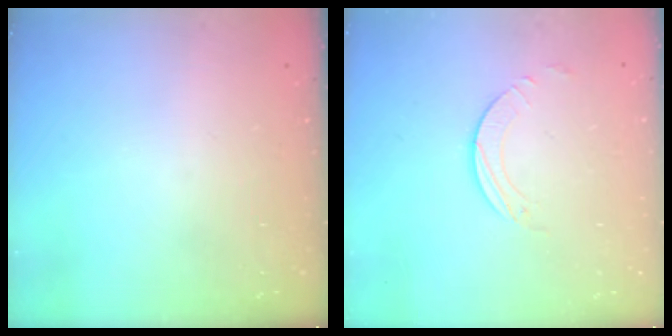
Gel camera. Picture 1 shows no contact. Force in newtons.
{"total": 1.7, "press": 1.7, "slide": 0.2}